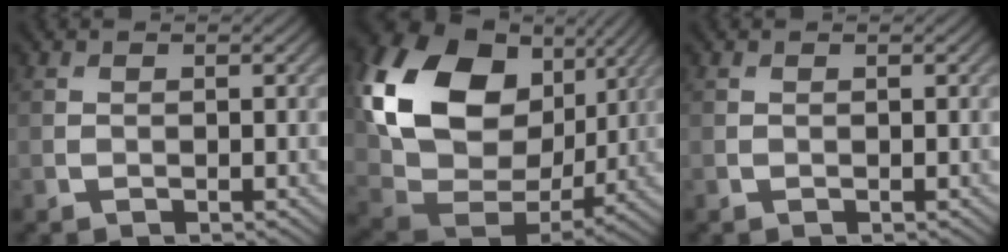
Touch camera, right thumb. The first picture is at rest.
{"total": 18.5, "force": [6.0, 13.2, 11.4], "torque": [-0.263, 0.011, 0.124]}
{"total": 0.0}